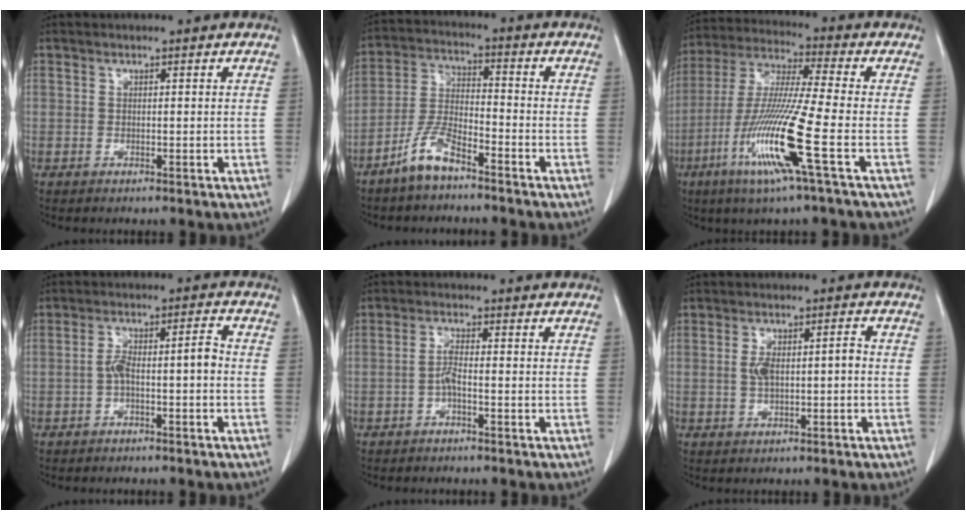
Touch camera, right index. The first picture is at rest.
{"total": 7.3, "force": [-5.4, 1.8, 4.5], "torque": [-0.105, -0.006, -0.111]}
{"total": 14.8, "force": [-5.5, -1.3, 13.7], "torque": [-0.280, -0.023, -0.110]}
{"total": 5.0, "force": [-1.2, 1.1, 4.7], "torque": [-0.086, 0.026, -0.018]}
{"total": 2.1, "force": [-0.8, 0.2, 1.9], "torque": [-0.036, 0.002, -0.018]}
{"total": 4.3, "force": [-0.2, 1.5, 4.0], "torque": [-0.081, 0.014, 0.000]}